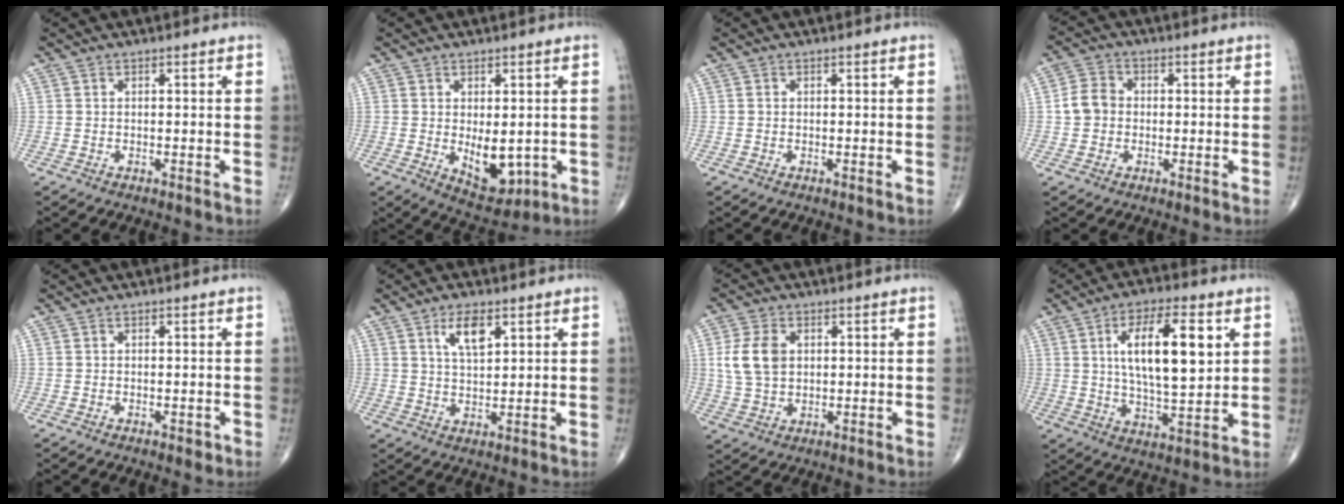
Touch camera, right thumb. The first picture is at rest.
{"total": 8.0, "force": [-1.2, 4.4, 6.6], "torque": [-0.069, -0.014, -0.003]}
{"total": 0.0}
{"total": 5.0, "force": [-0.3, 4.3, 2.5], "torque": [-0.040, 0.013, -0.012]}
{"total": 0.7, "force": [-0.3, 0.5, 0.4], "torque": [-0.002, 0.000, -0.005]}
{"total": 6.0, "force": [2.9, 2.4, 4.6], "torque": [-0.074, -0.014, 0.055]}
{"total": 7.9, "force": [1.5, 5.4, 5.5], "torque": [-0.107, -0.001, 0.032]}
{"total": 15.2, "force": [4.0, 5.6, 13.5], "torque": [-0.217, -0.010, 0.071]}